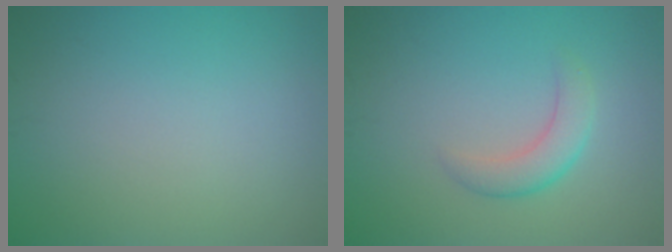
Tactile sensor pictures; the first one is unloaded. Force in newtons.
{"total": 2.6, "press": 2.6, "slide": 0.1}